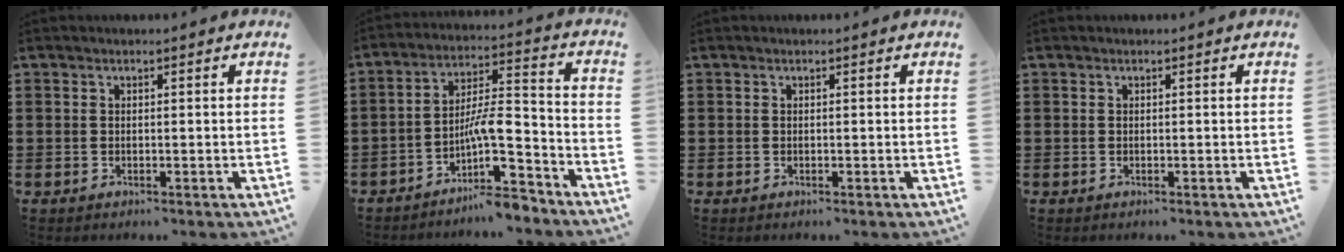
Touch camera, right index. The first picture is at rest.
{"total": 9.2, "force": [-5.9, 2.2, 6.6], "torque": [-0.122, -0.002, -0.114]}
{"total": 0.0}
{"total": 0.0}